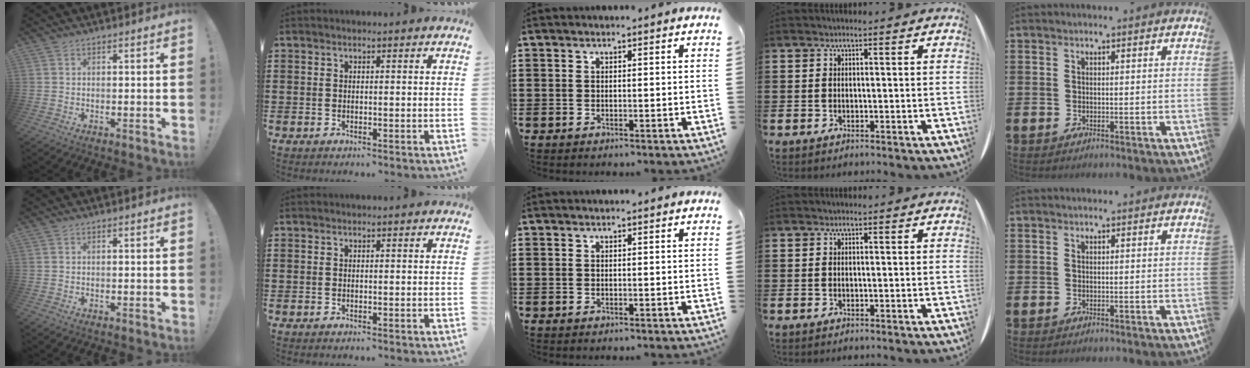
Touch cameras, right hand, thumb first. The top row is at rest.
{}